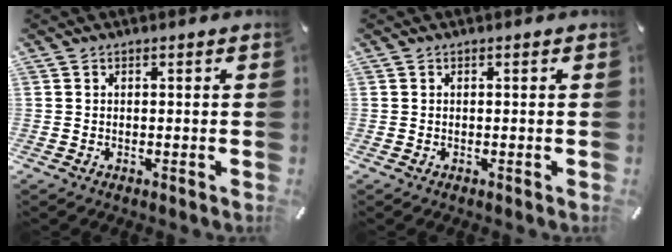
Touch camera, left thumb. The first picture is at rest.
{"total": 0.0}